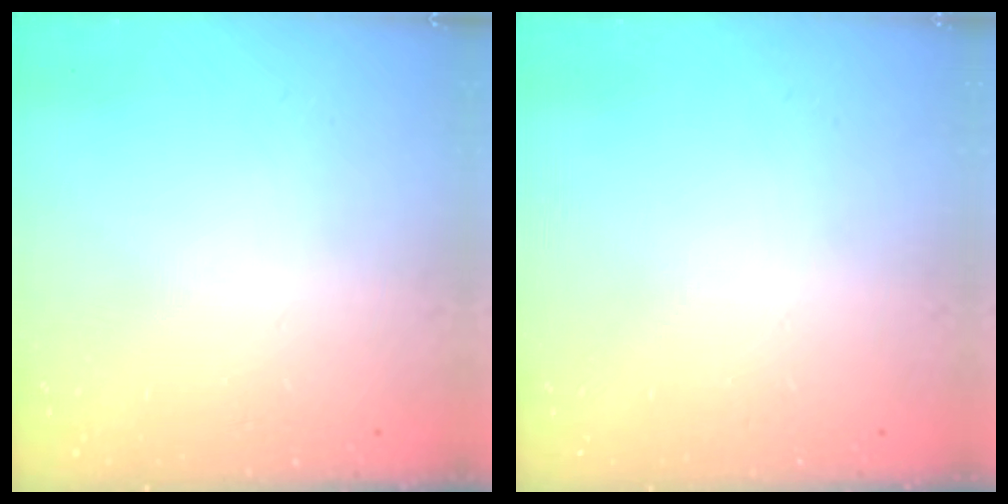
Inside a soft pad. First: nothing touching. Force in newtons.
{"total": 0.0}